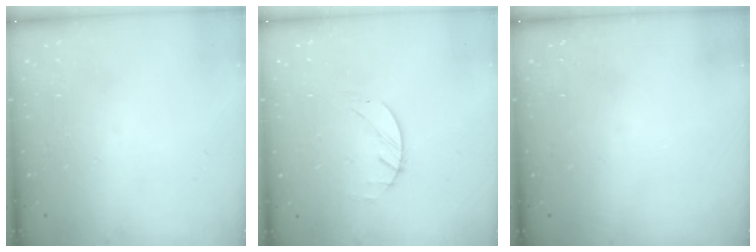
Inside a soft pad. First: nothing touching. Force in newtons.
{"total": 1.4, "press": 1.3, "slide": 0.2}
{"total": 0.0}